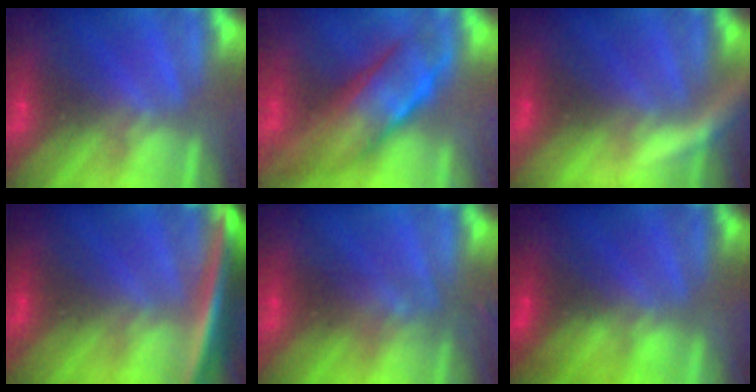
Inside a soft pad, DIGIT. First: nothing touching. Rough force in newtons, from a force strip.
{"total": 7.6}
{"total": 8.1}
{"total": 5.8}
{"total": 2.8}
{"total": 2.9}